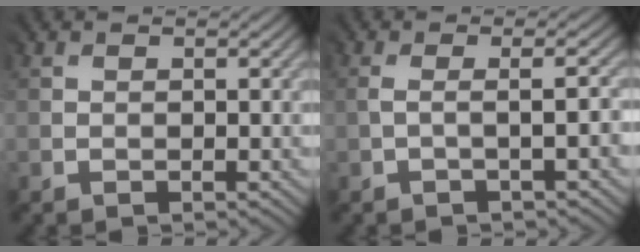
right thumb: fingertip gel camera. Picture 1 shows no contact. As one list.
[{"total": 2.2, "force": [-0.5, 0.3, 2.2], "torque": [-0.019, 0.003, -0.013]}]